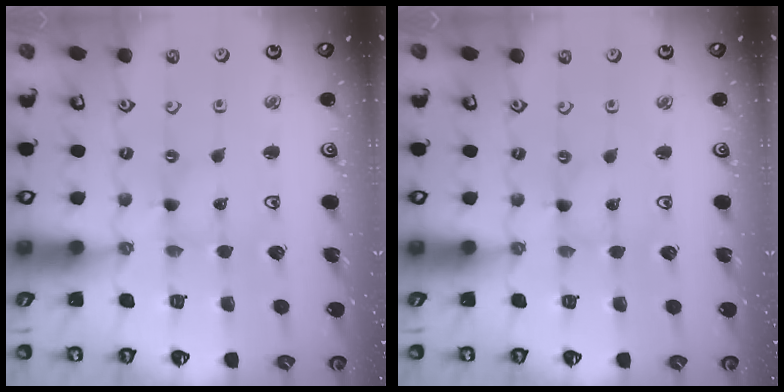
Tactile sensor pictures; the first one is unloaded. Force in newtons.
{"total": 0.0}